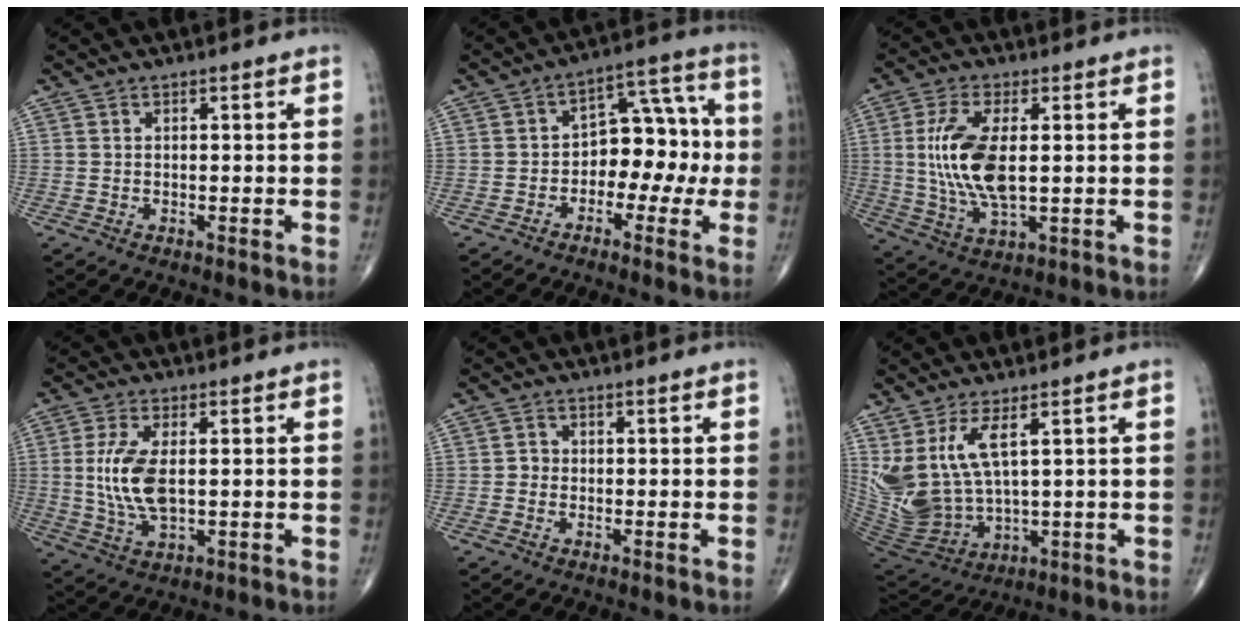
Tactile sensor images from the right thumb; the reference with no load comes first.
{"total": 10.8, "force": [-1.6, 7.2, 7.9], "torque": [-0.063, 0.051, -0.035]}
{"total": 12.7, "force": [1.1, 5.4, 11.4], "torque": [-0.243, -0.011, 0.028]}
{"total": 9.5, "force": [0.6, 4.4, 8.4], "torque": [-0.183, -0.009, 0.018]}
{"total": 1.4, "force": [-0.3, 1.3, 0.5], "torque": [0.001, 0.005, -0.009]}
{"total": 12.4, "force": [4.5, 5.4, 10.3], "torque": [-0.214, -0.032, 0.114]}